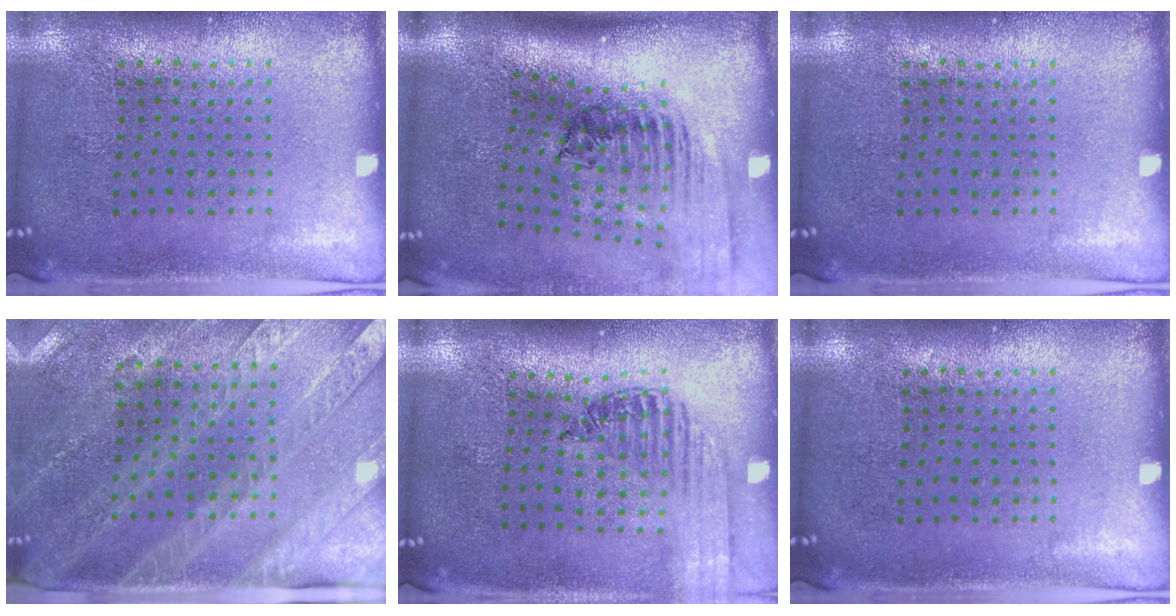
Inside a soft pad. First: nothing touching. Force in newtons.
{"total": 2.5, "press": 1.8, "slide": 1.8}
{"total": 0.0}
{"total": 2.8, "press": 2.6, "slide": 1.0}
{"total": 1.3, "press": 1.3, "slide": 0.4}
{"total": 0.0}